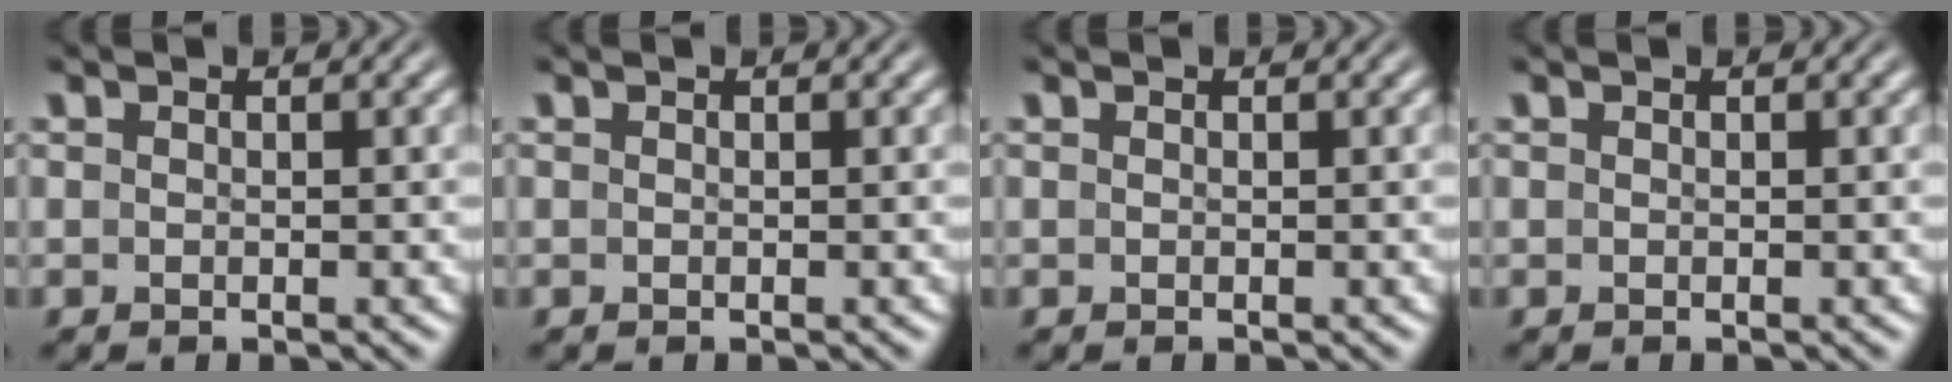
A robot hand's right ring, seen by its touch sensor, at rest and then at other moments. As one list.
[{"total": 0.0}, {"total": 0.0}, {"total": 0.0}]